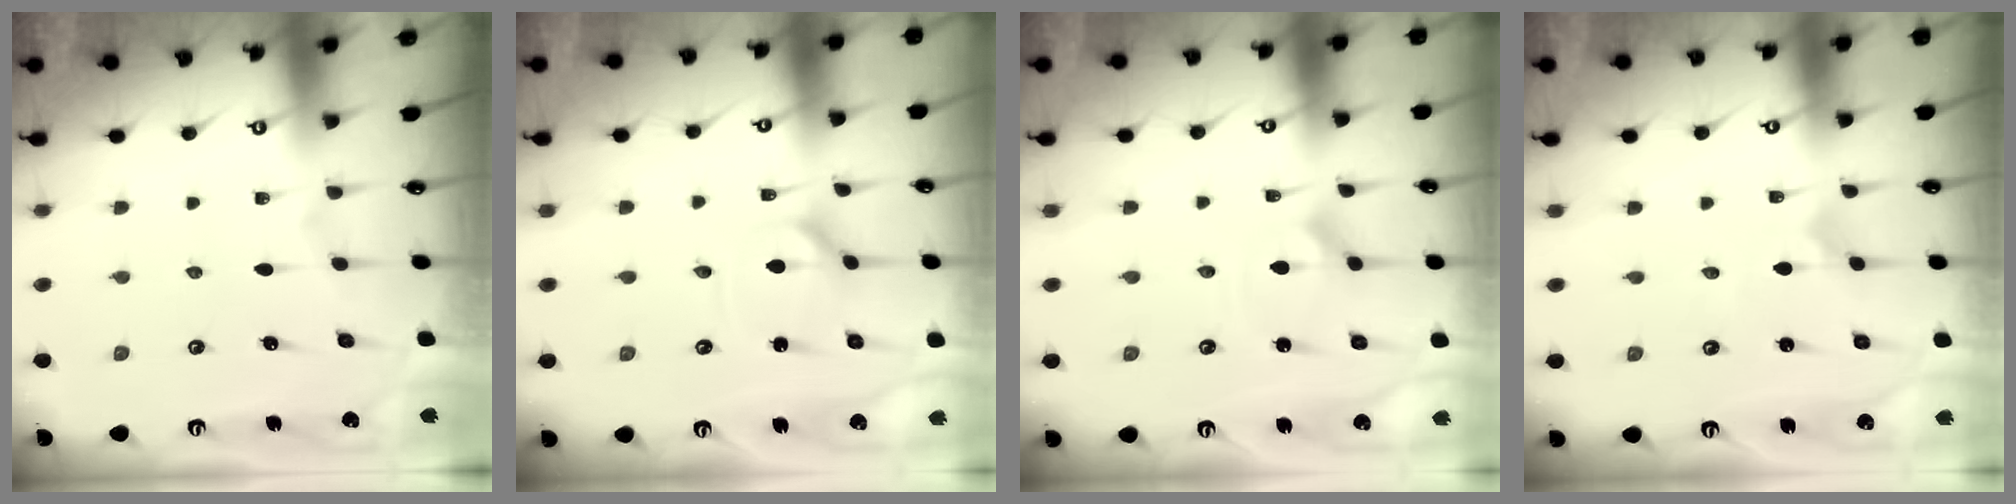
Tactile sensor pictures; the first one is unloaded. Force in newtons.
{"total": 2.2, "press": 2.2, "slide": 0.4}
{"total": 2.7, "press": 2.7, "slide": 0.4}
{"total": 0.0}